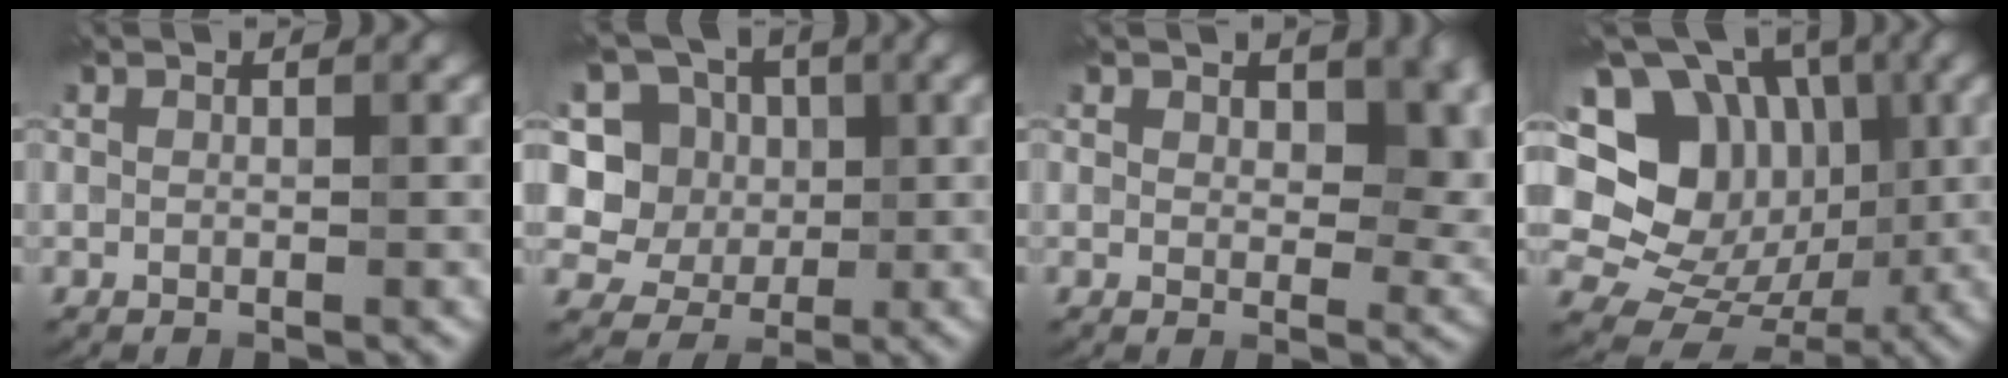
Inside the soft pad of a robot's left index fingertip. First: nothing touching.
{"total": 6.5, "force": [2.4, 5.5, 2.6], "torque": [-0.051, 0.017, 0.022]}
{"total": 6.7, "force": [1.8, 3.9, 5.1], "torque": [-0.064, 0.002, 0.026]}
{"total": 16.3, "force": [4.1, 13.7, 8.0], "torque": [-0.172, 0.058, 0.064]}